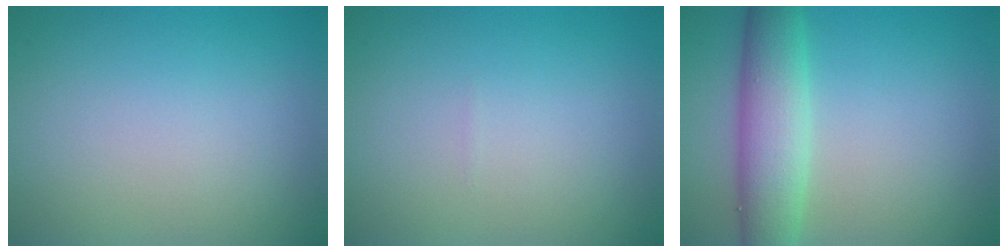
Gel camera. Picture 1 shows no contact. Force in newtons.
{"total": 0.0}
{"total": 5.7, "press": 5.7, "slide": 0.2}